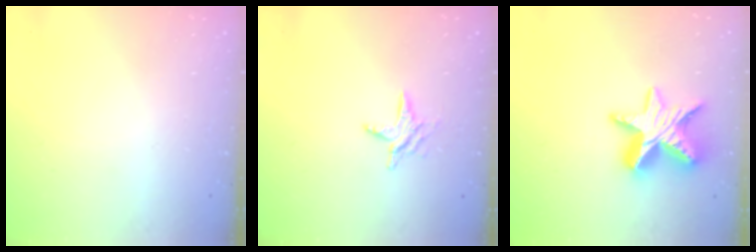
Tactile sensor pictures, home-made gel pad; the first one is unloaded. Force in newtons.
{"total": 5.6, "press": 5.5, "slide": 0.6}
{"total": 13.9, "press": 13.9, "slide": 0.6}